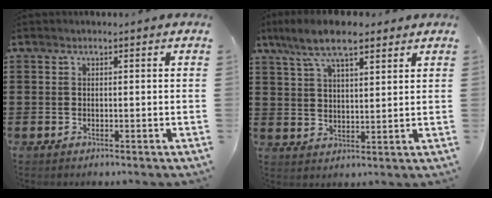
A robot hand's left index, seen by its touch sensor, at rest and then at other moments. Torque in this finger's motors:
{"motor_torque": [2.14, 0.00, 0.70, 0.21]}